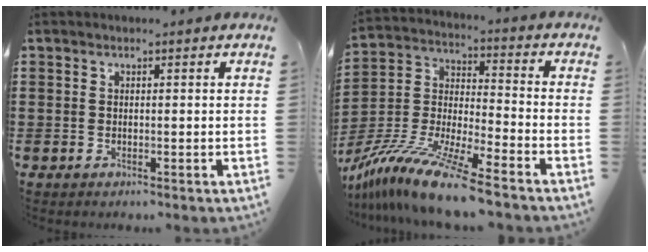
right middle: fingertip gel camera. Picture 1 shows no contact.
{"total": 13.4, "force": [-11.6, -0.1, 6.6], "torque": [-0.146, 0.007, -0.230]}